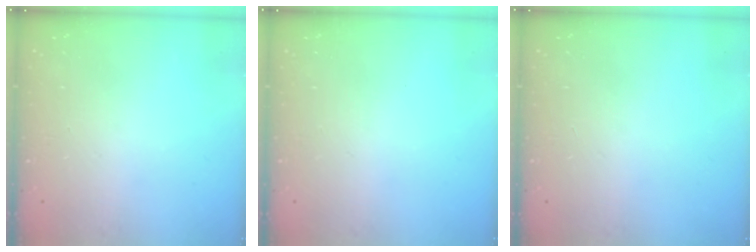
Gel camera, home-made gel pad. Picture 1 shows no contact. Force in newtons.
{"total": 0.0}
{"total": 0.0}